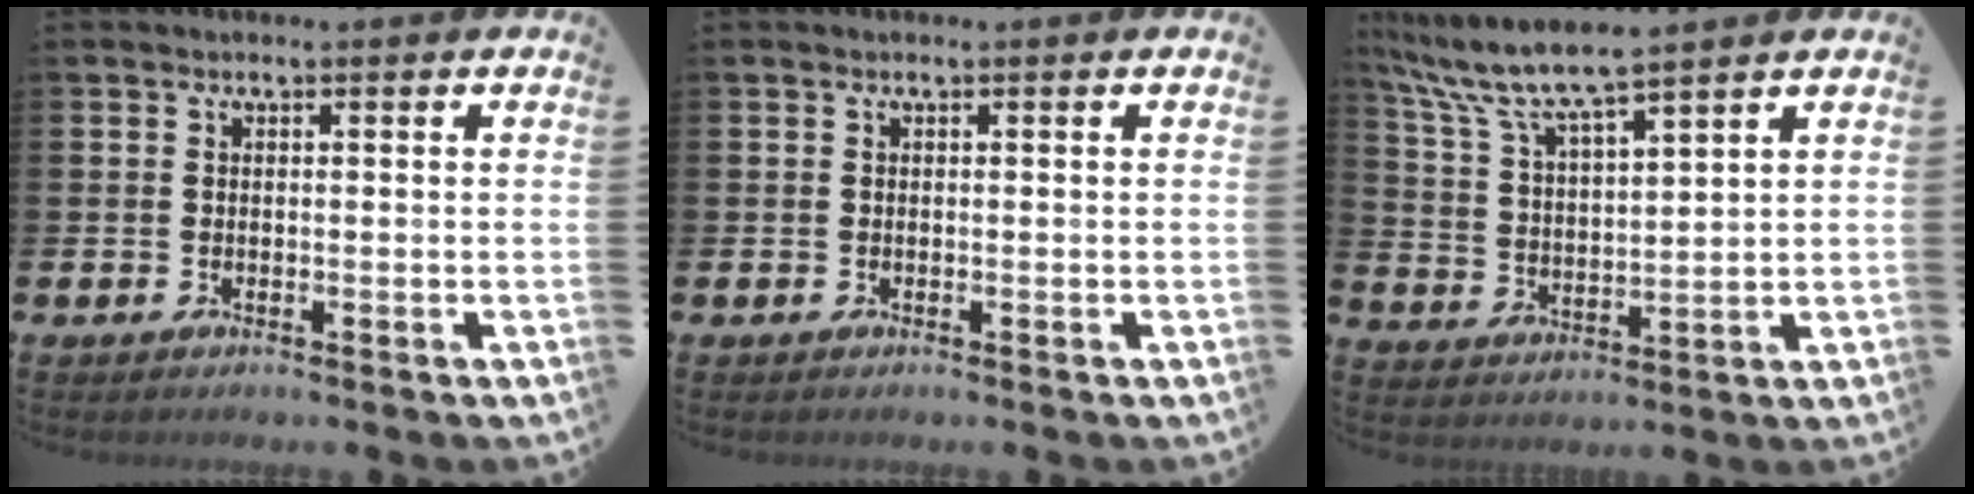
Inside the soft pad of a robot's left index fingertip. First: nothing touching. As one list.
[{"total": 0.0}, {"total": 7.3, "force": [6.6, 0.4, 3.0], "torque": [-0.091, -0.034, 0.115]}]